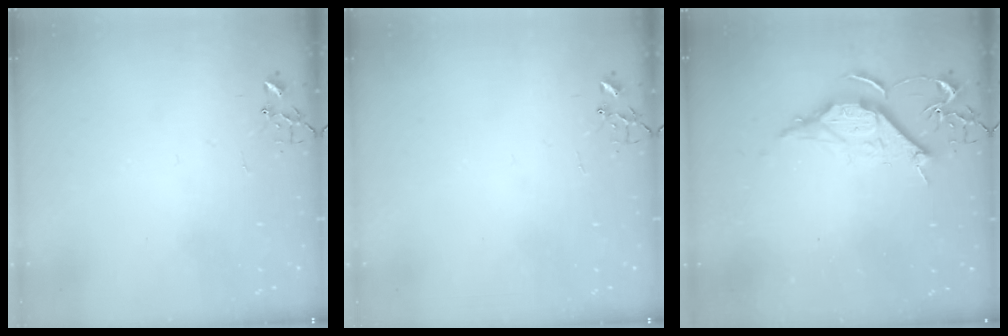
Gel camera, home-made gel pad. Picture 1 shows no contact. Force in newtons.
{"total": 0.0}
{"total": 10.7, "press": 10.7, "slide": 0.7}